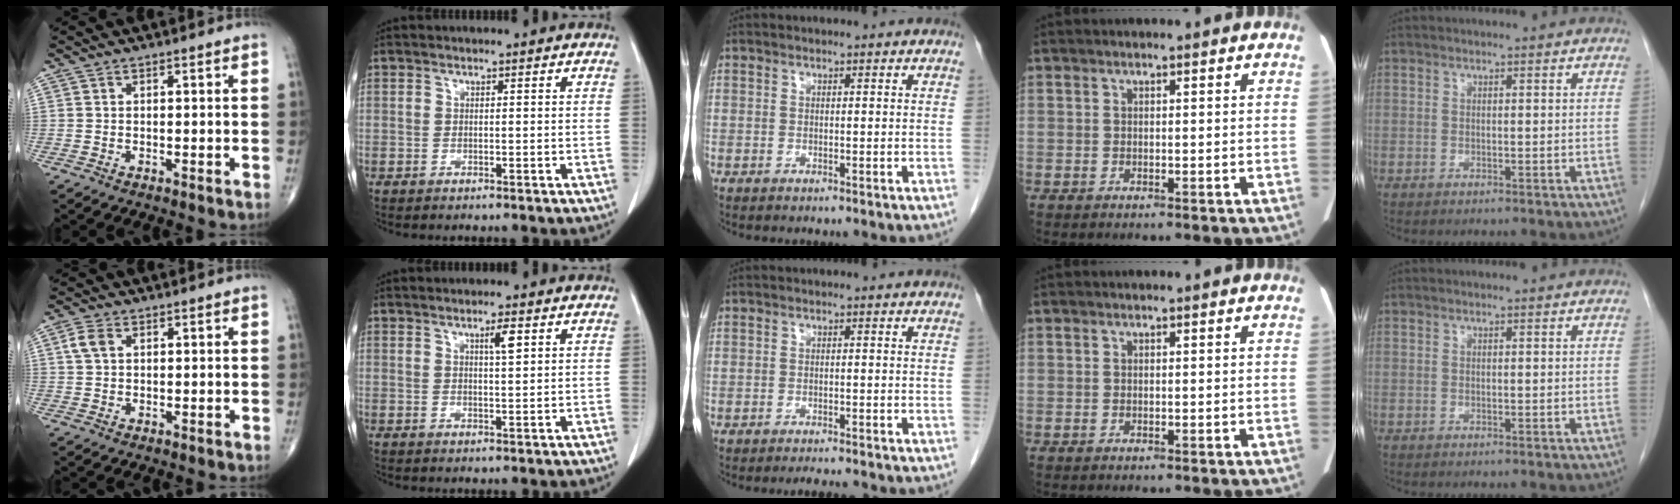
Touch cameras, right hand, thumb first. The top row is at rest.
{"thumb": {"total": 3.3, "force": [1.1, 2.1, 2.2], "torque": [-0.050, 0.008, 0.021]}, "index": {"total": 2.4, "force": [1.1, 0.1, 2.1], "torque": [-0.039, -0.002, 0.018]}, "middle": {"total": 2.7, "force": [-2.5, -0.1, 1.0], "torque": [-0.017, -0.009, -0.033]}}